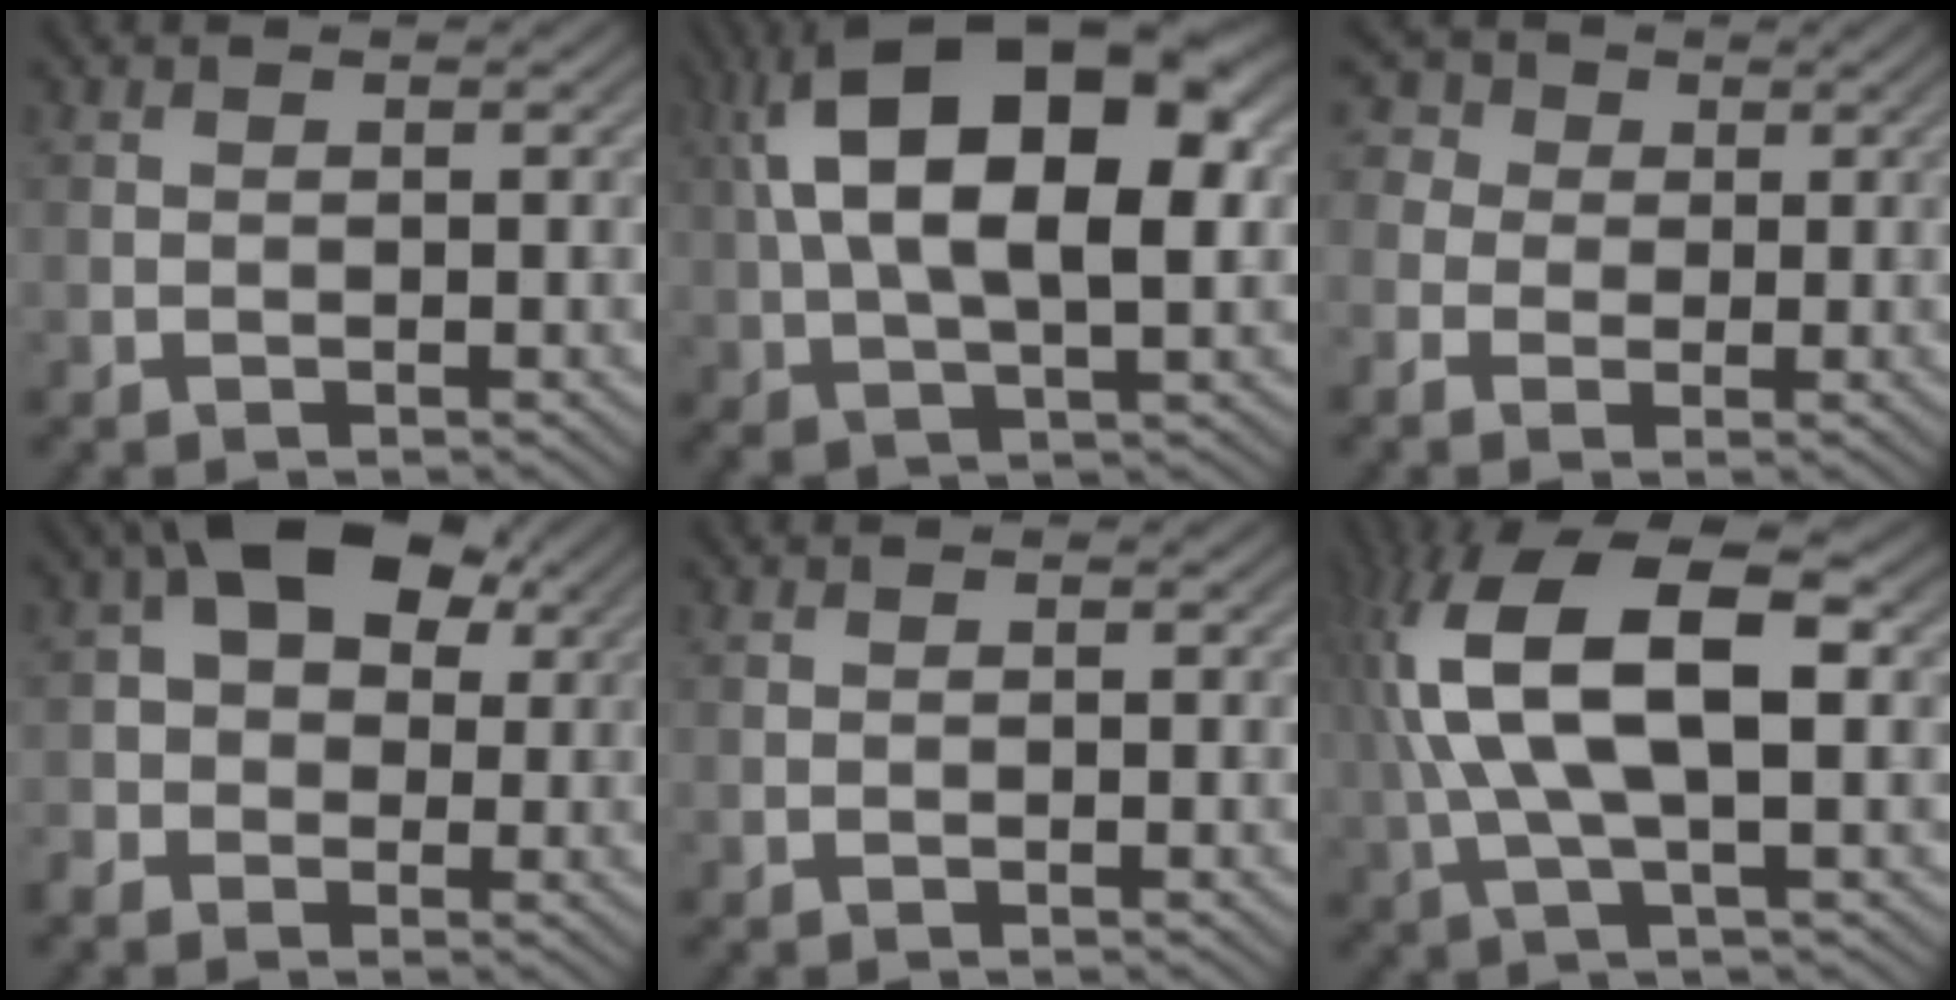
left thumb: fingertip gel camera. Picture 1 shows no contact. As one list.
[{"total": 16.6, "force": [3.6, 7.9, 14.1], "torque": [-0.243, 0.023, 0.051]}, {"total": 4.7, "force": [0.8, 4.1, 2.2], "torque": [-0.082, 0.014, 0.008]}, {"total": 9.2, "force": [1.2, 7.0, 5.9], "torque": [-0.103, 0.021, -0.004]}, {"total": 0.0}, {"total": 13.3, "force": [2.4, 5.2, 12.0], "torque": [-0.265, 0.013, 0.045]}]